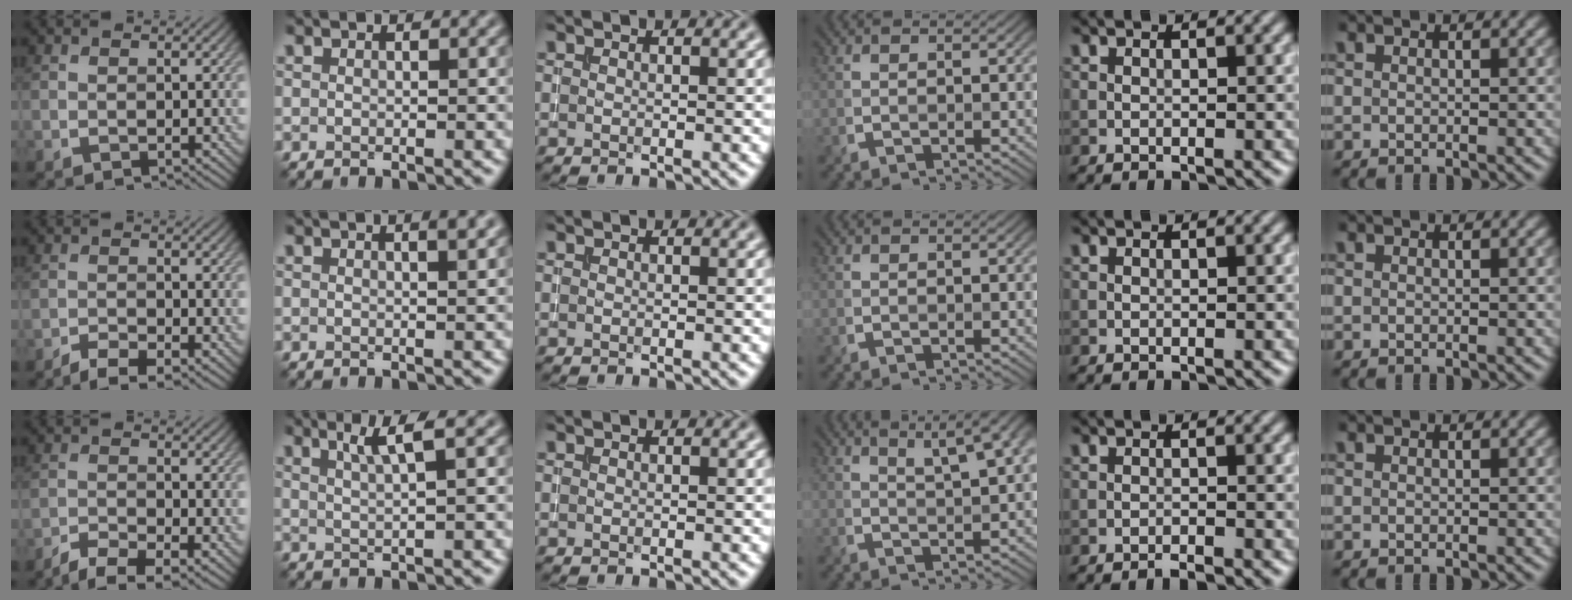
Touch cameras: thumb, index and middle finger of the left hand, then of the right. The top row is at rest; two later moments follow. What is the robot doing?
{"motion": "pour", "object": "almond"}